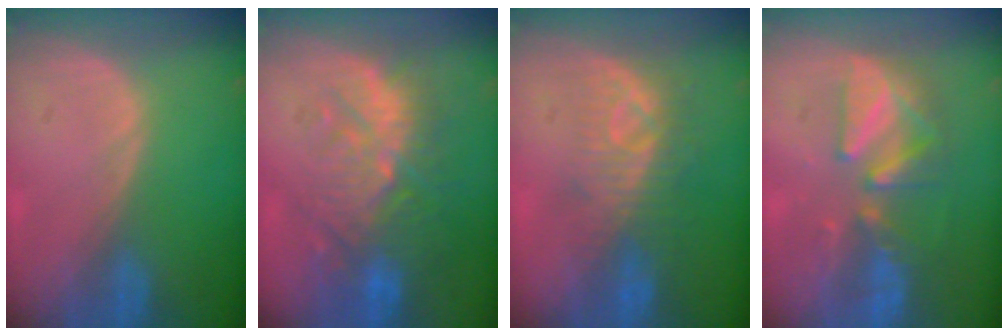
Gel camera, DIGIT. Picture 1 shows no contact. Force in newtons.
{"total": 10.8, "press": 10.0, "slide": 3.9}
{"total": 8.1, "press": 7.5, "slide": 3.2}
{"total": 7.9, "press": 7.8, "slide": 1.4}